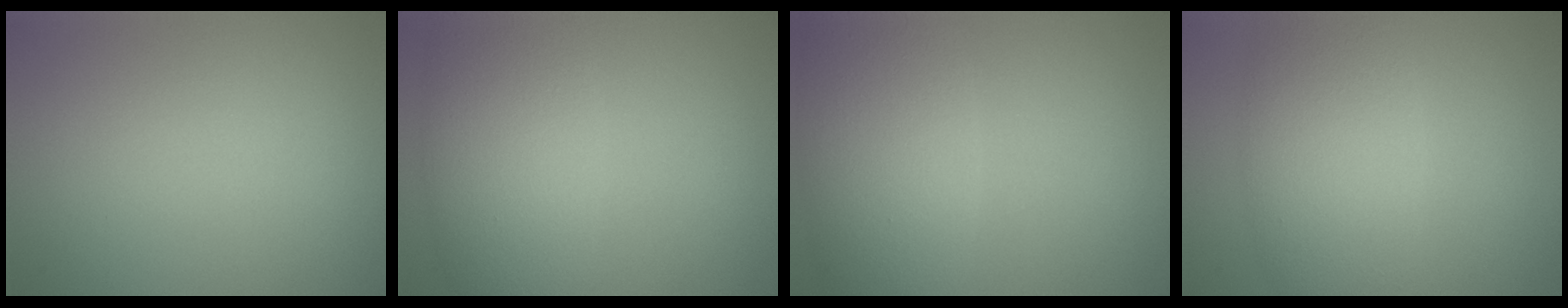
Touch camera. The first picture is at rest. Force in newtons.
{"total": 6.9, "press": 6.9, "slide": 0.1}
{"total": 7.2, "press": 7.2, "slide": 0.4}
{"total": 7.1, "press": 7.1, "slide": 0.4}